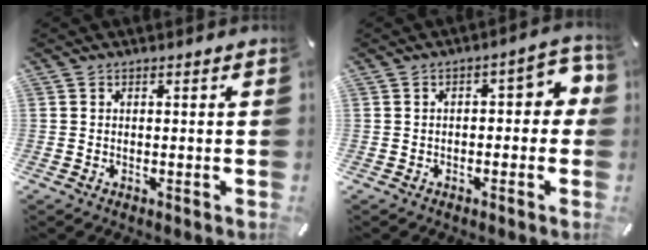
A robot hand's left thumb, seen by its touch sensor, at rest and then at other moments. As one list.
[{"total": 6.3, "force": [-0.1, 3.3, 5.4], "torque": [-0.076, 0.009, -0.010]}]